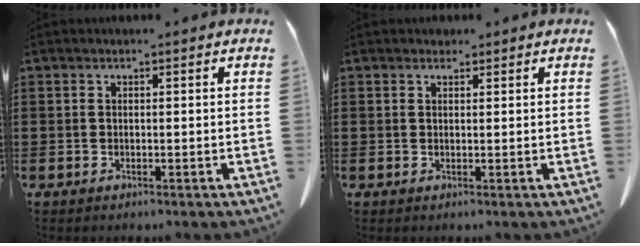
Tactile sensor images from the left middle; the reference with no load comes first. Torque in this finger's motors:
{"motor_torque": [0.22, 0.03, 0.01, 0.01]}